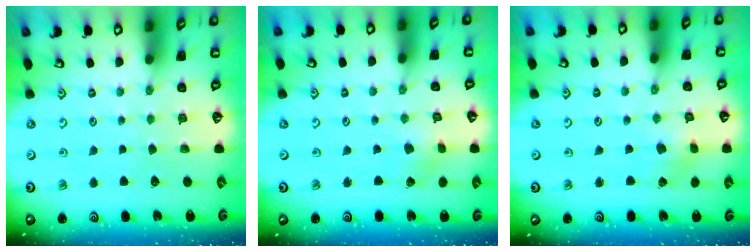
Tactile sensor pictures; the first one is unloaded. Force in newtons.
{"total": 1.8, "press": 1.8, "slide": 0.3}
{"total": 2.9, "press": 2.9, "slide": 0.5}